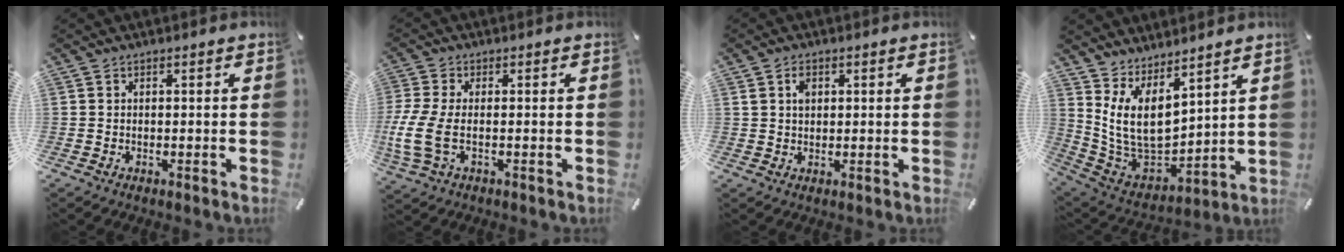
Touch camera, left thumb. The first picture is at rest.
{"total": 9.0, "force": [-1.2, 4.5, 7.7], "torque": [-0.171, -0.012, -0.018]}
{"total": 2.8, "force": [0.9, 2.0, 1.7], "torque": [-0.021, -0.001, 0.012]}
{"total": 12.0, "force": [5.8, 7.3, 7.5], "torque": [-0.176, -0.060, 0.117]}